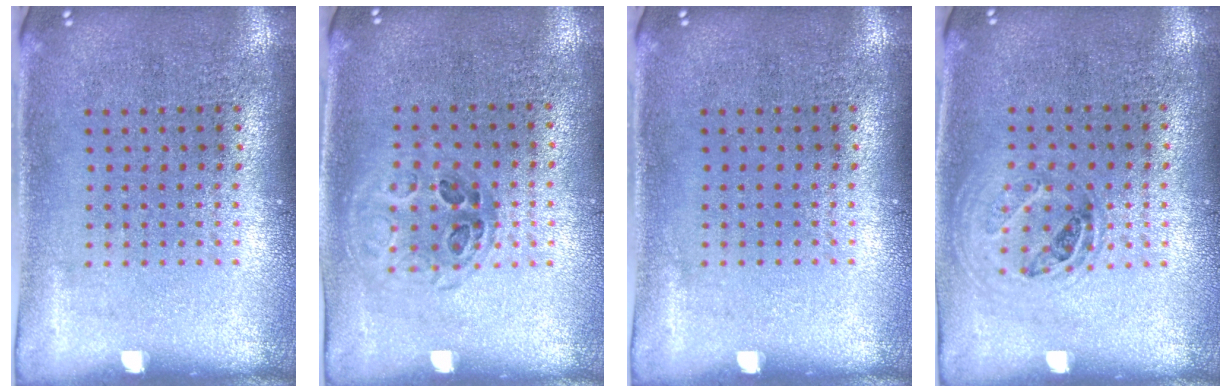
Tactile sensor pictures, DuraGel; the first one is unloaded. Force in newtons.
{"total": 0.9, "press": 0.9, "slide": 0.3}
{"total": 0.0}
{"total": 1.1, "press": 0.9, "slide": 0.6}